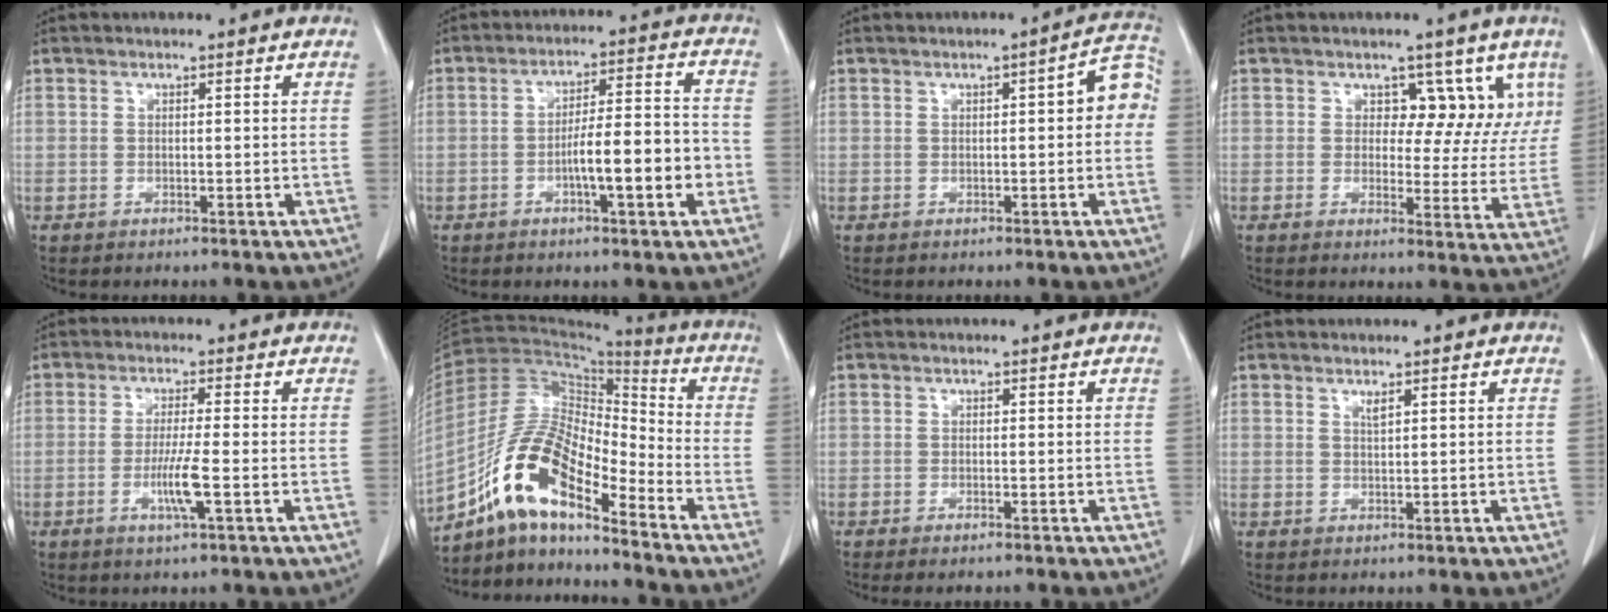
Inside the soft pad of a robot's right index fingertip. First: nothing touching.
{"total": 9.9, "force": [-3.0, 1.2, 9.3], "torque": [-0.151, 0.016, -0.046]}
{"total": 5.1, "force": [0.3, 1.4, 4.9], "torque": [-0.051, 0.022, -0.002]}
{"total": 7.2, "force": [4.0, 4.9, 3.4], "torque": [-0.017, -0.005, 0.042]}
{"total": 6.6, "force": [-2.2, -0.5, 6.2], "torque": [-0.118, -0.013, -0.043]}
{"total": 13.8, "force": [-9.2, 3.6, 9.7], "torque": [-0.193, 0.021, -0.167]}
{"total": 1.5, "force": [-1.2, 0.2, 0.9], "torque": [-0.011, -0.003, -0.016]}
{"total": 0.9, "force": [0.6, 0.0, 0.6], "torque": [-0.014, -0.005, 0.013]}